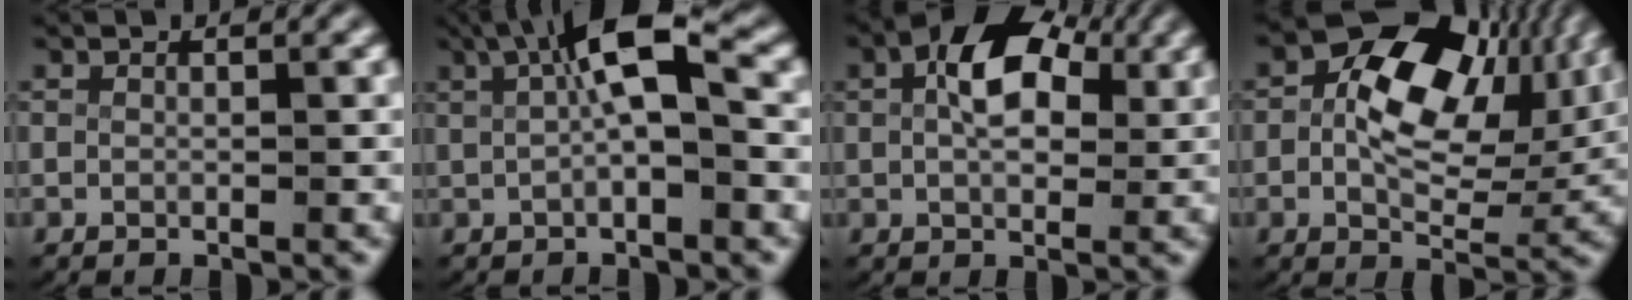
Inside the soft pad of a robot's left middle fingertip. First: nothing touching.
{"total": 5.4, "force": [1.3, 1.1, 5.1], "torque": [-0.083, 0.014, 0.018]}
{"total": 7.0, "force": [2.0, 4.1, 5.4], "torque": [-0.098, -0.005, 0.031]}
{"total": 11.5, "force": [2.2, 7.0, 8.9], "torque": [-0.123, 0.020, 0.016]}